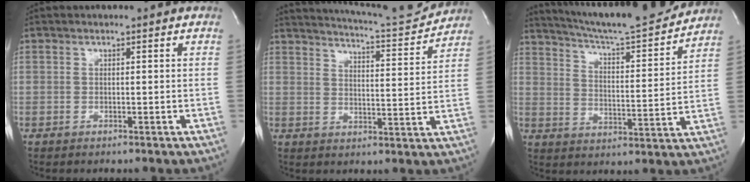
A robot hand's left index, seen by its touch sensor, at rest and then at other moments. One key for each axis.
{"total": 12.5, "fx": 12.1, "fy": -0.2, "fz": 3.3, "tx": -0.058, "ty": -0.030, "tz": 0.163}
{"total": 18.8, "fx": 17.2, "fy": 1.1, "fz": 7.4, "tx": -0.123, "ty": -0.022, "tz": 0.248}